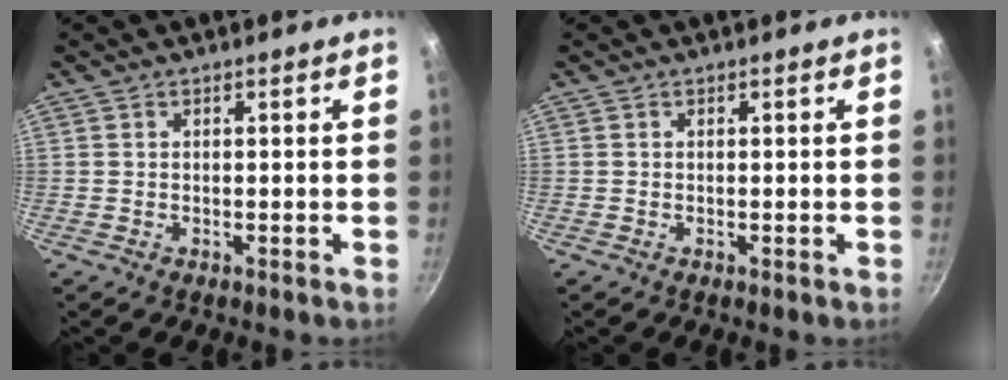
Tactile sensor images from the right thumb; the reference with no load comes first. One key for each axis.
{"total": 0.0}